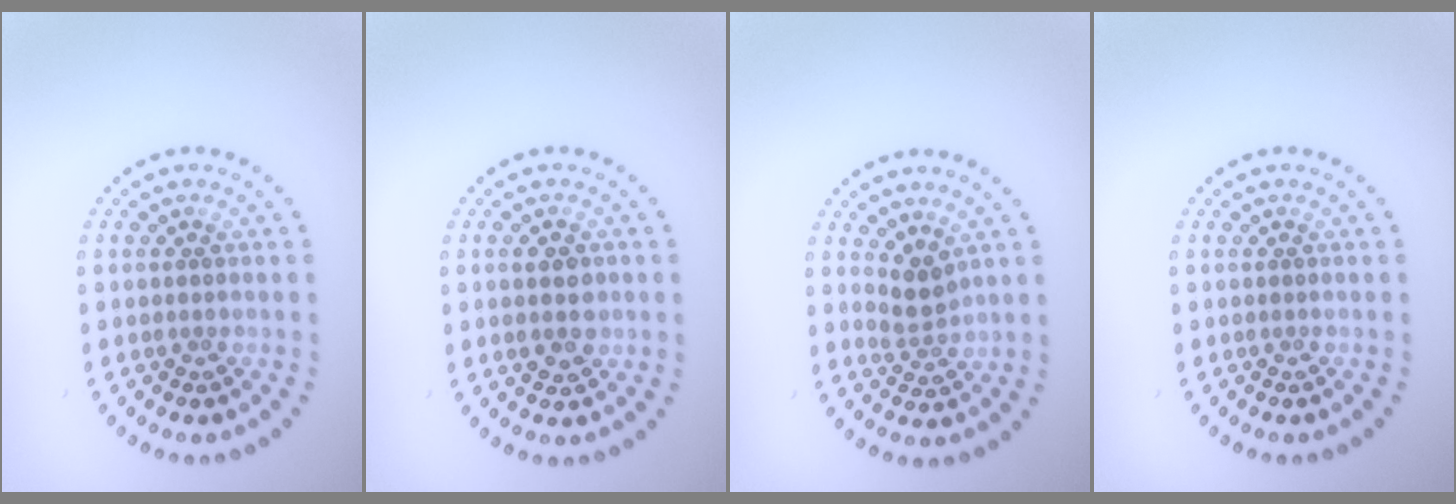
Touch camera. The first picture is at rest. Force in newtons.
{"total": 2.2, "press": 2.2, "slide": 0.1}
{"total": 1.9, "press": 1.4, "slide": 1.3}
{"total": 0.0}